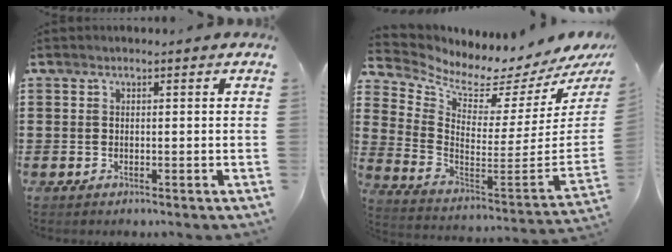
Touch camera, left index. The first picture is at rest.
{"total": 2.9, "force": [2.3, 0.8, 1.5], "torque": [-0.044, -0.053, 0.029]}